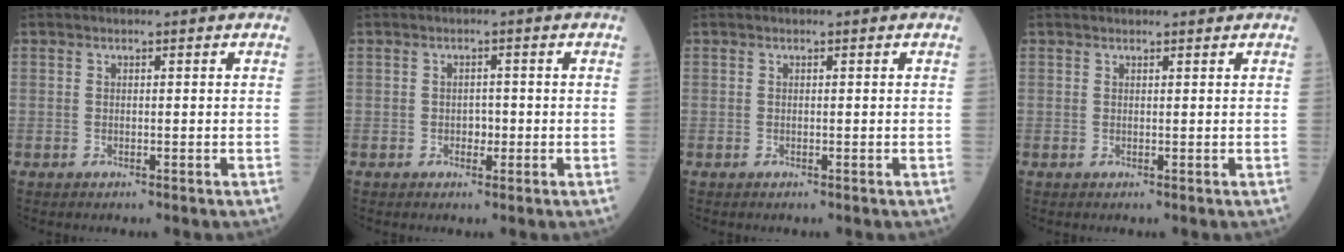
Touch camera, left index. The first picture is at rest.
{"total": 1.4, "force": [-0.9, 0.9, 0.6], "torque": [-0.008, -0.003, -0.016]}
{"total": 0.0}
{"total": 3.2, "force": [3.1, 0.7, 0.7], "torque": [-0.006, 0.020, 0.034]}